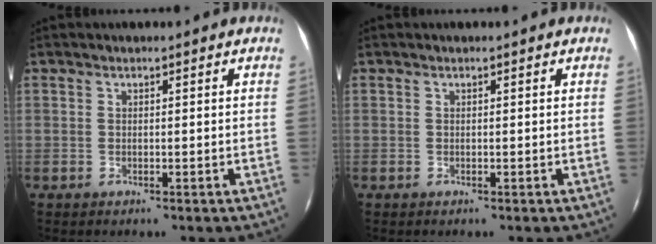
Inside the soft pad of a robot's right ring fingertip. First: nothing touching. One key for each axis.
{"total": 0.0}